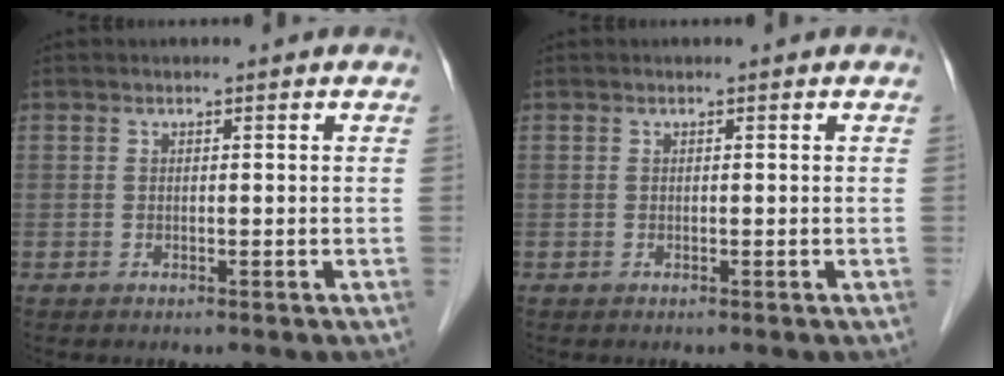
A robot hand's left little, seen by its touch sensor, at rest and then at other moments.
{"total": 0.0}